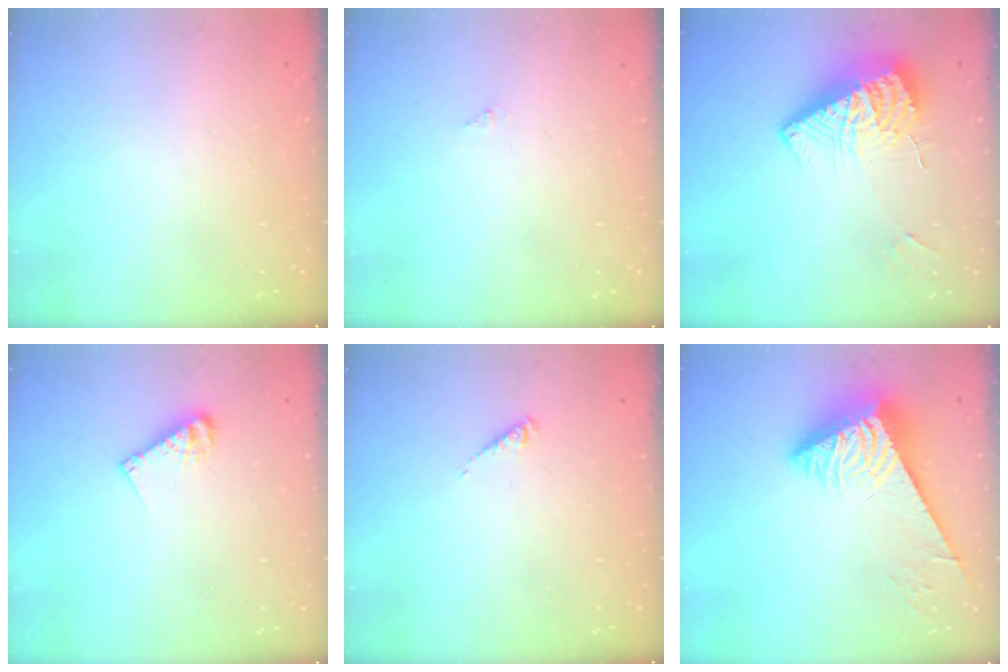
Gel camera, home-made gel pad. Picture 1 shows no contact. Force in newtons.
{"total": 0.0}
{"total": 15.1, "press": 15.0, "slide": 1.7}
{"total": 6.5, "press": 6.4, "slide": 0.4}
{"total": 1.1, "press": 1.0, "slide": 0.2}
{"total": 7.9, "press": 7.8, "slide": 1.0}